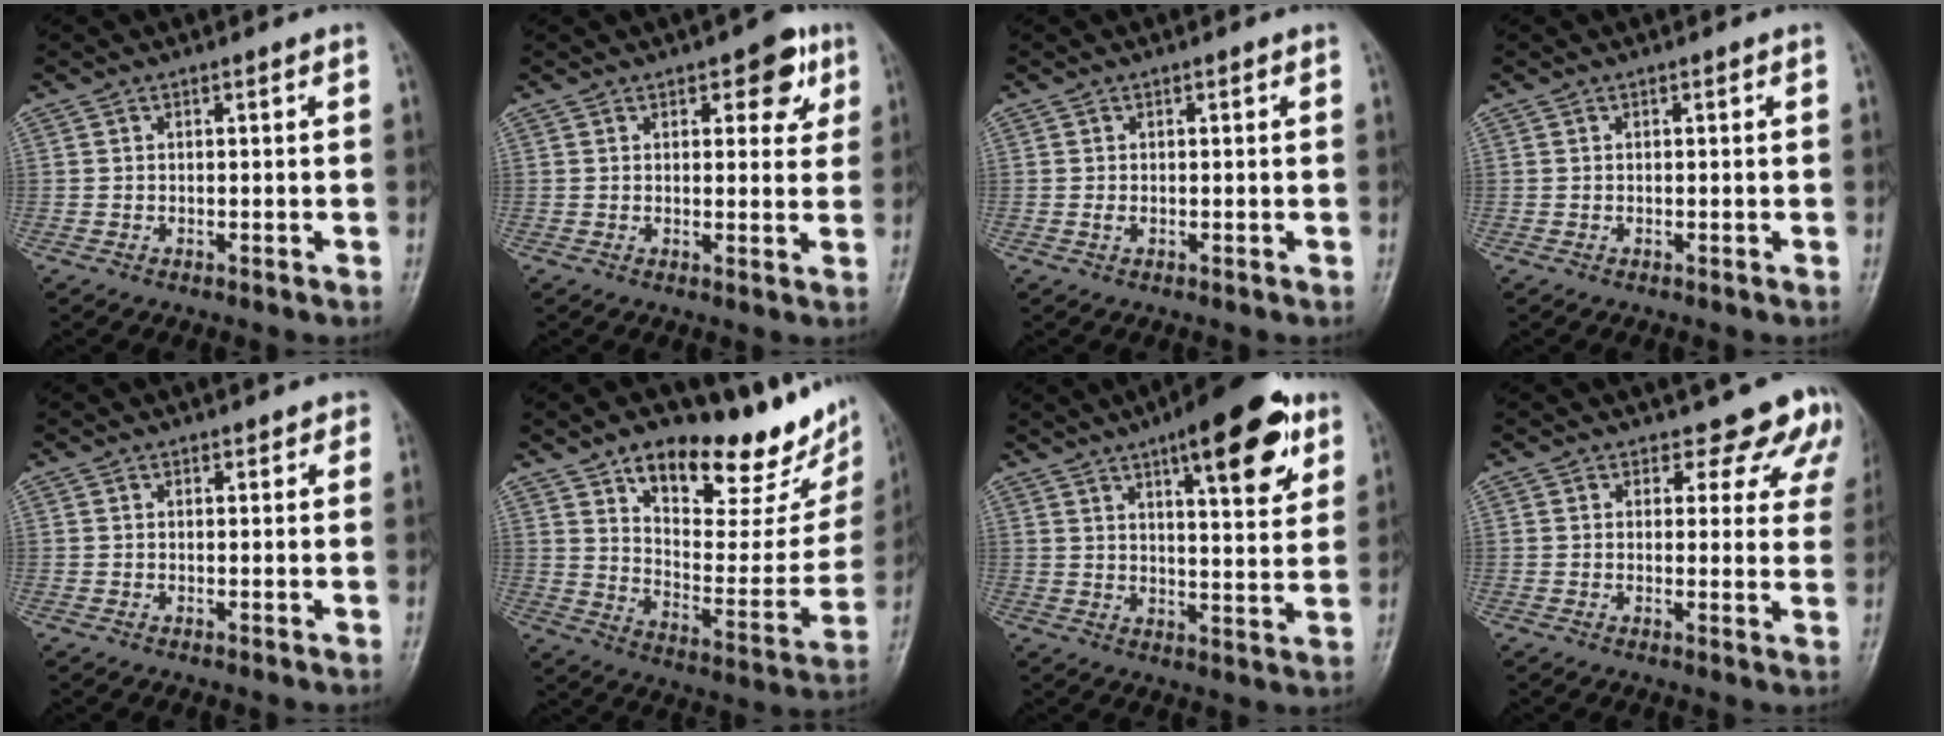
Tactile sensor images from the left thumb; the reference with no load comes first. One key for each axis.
{"total": 6.6, "fx": 3.2, "fy": 3.4, "fz": 4.6, "tx": -0.023, "ty": -0.009, "tz": 0.034}
{"total": 1.1, "fx": 0.1, "fy": 0.7, "fz": 0.8, "tx": -0.012, "ty": -0.001, "tz": -0.001}
{"total": 0.0}
{"total": 1.5, "fx": 1.0, "fy": 1.0, "fz": 0.5, "tx": 0.016, "ty": -0.003, "tz": 0.007}
{"total": 25.7, "fx": 17.1, "fy": 10.0, "fz": 16.4, "tx": -0.180, "ty": -0.080, "tz": 0.258}
{"total": 16.4, "fx": 8.6, "fy": 5.1, "fz": 13.0, "tx": -0.151, "ty": -0.029, "tz": 0.120}
{"total": 9.8, "fx": 8.4, "fy": 4.5, "fz": 2.1, "tx": 0.031, "ty": -0.048, "tz": 0.071}